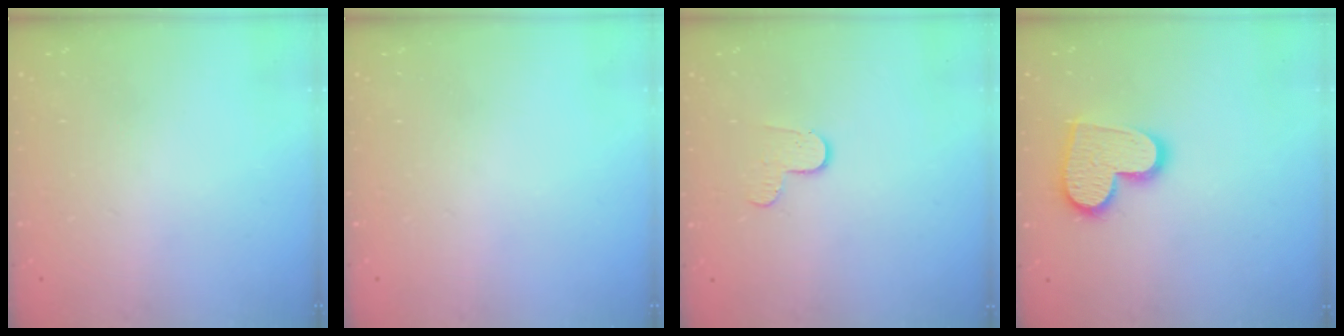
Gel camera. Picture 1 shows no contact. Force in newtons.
{"total": 0.0}
{"total": 5.5, "press": 5.5, "slide": 0.5}
{"total": 13.8, "press": 13.8, "slide": 1.1}